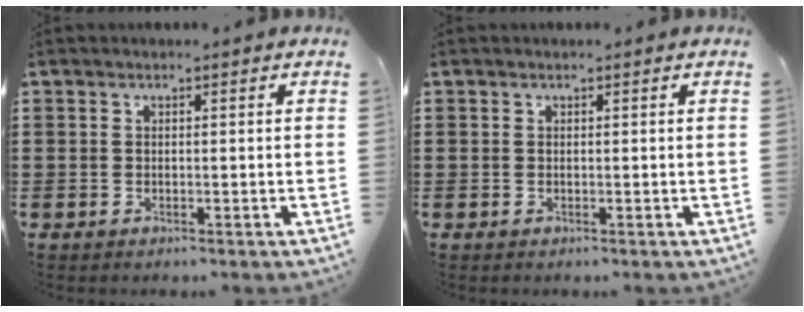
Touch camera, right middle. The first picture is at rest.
{"total": 0.0}